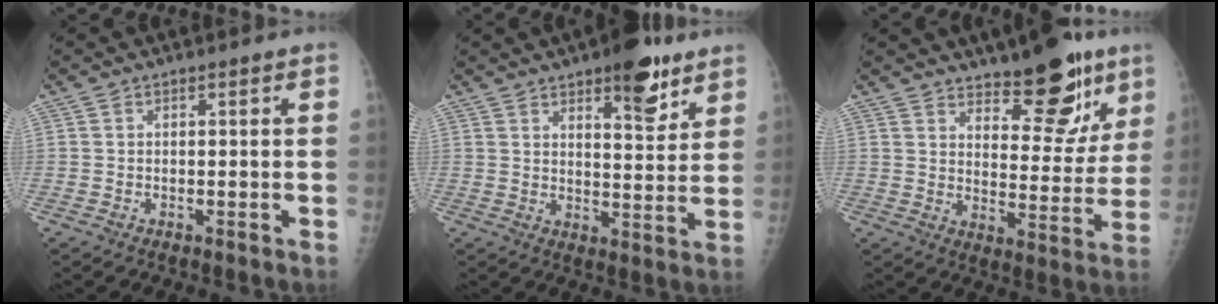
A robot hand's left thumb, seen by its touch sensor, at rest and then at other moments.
{"total": 10.6, "force": [6.7, 3.8, 7.2], "torque": [-0.074, -0.039, 0.095]}
{"total": 14.2, "force": [9.7, 5.5, 8.8], "torque": [-0.070, -0.066, 0.146]}